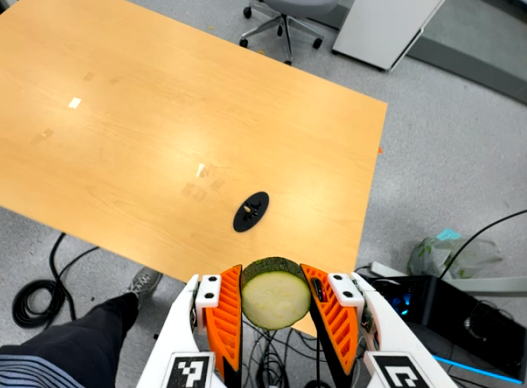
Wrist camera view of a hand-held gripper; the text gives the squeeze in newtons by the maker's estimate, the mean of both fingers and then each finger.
{"total": 12.4, "left": 11.3, "right": 13.4}